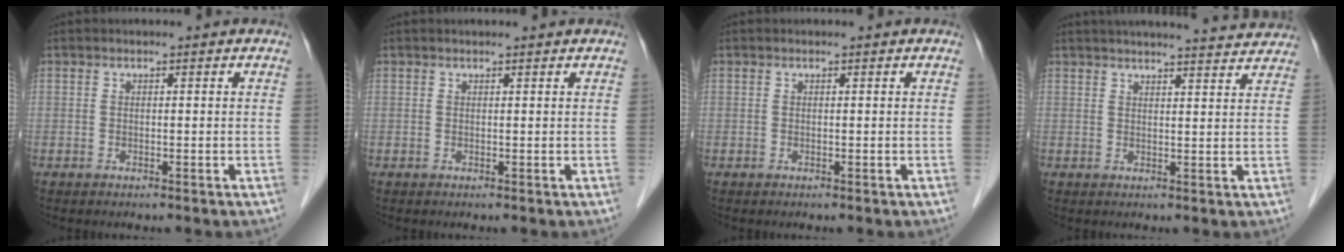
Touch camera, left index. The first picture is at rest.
{"total": 1.7, "force": [1.6, 0.1, 0.6], "torque": [-0.010, 0.013, 0.018]}
{"total": 0.0}
{"total": 12.7, "force": [12.1, 0.9, 3.8], "torque": [-0.044, 0.008, 0.138]}